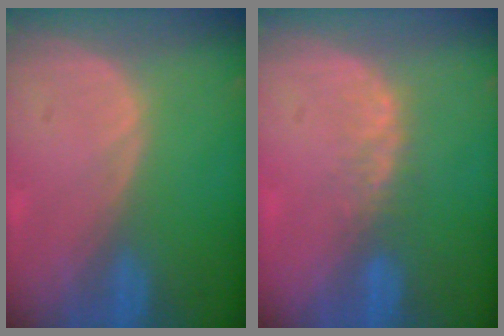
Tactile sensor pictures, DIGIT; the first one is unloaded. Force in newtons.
{"total": 2.8, "press": 2.4, "slide": 1.5}